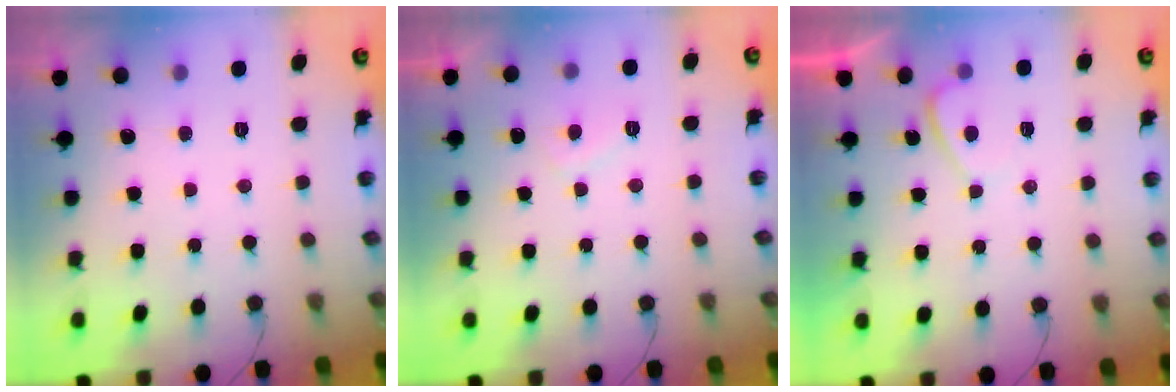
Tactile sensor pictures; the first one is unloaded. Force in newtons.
{"total": 1.9, "press": 1.7, "slide": 0.8}
{"total": 1.0, "press": 0.8, "slide": 0.5}